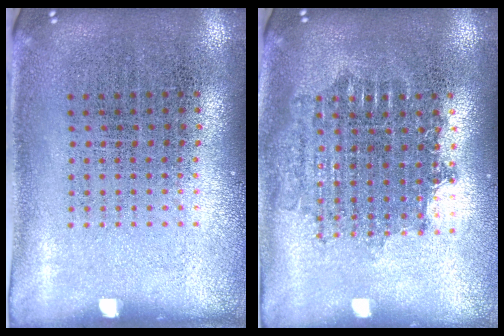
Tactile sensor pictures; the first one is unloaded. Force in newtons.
{"total": 1.7, "press": 1.4, "slide": 0.9}